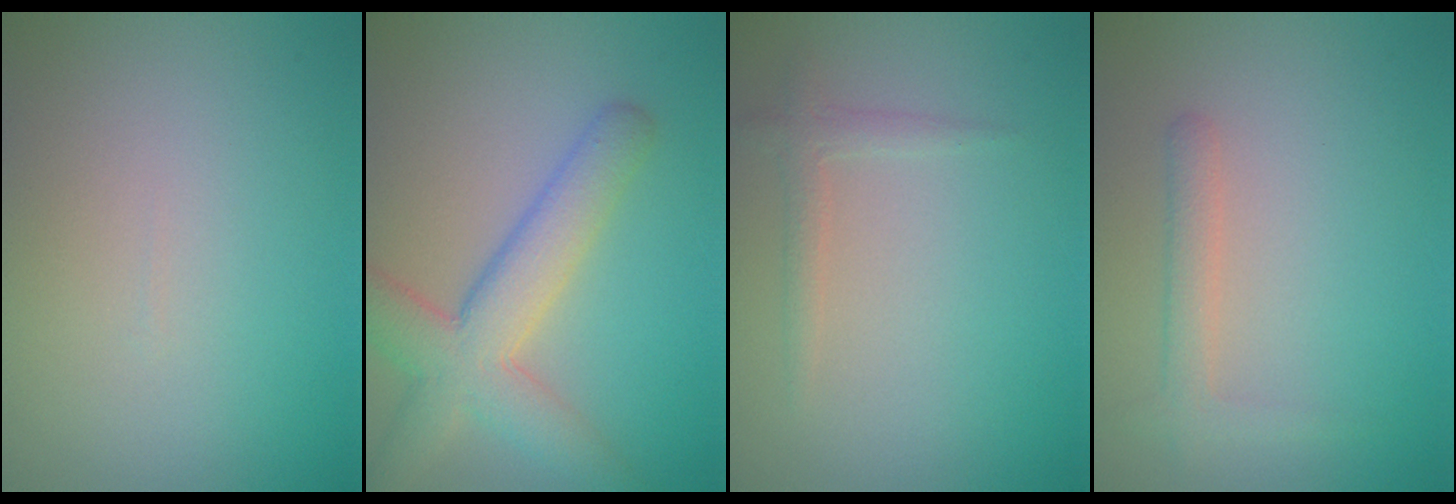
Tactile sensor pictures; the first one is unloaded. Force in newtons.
{"total": 6.1, "press": 6.1, "slide": 0.3}
{"total": 1.3, "press": 1.3, "slide": 0.0}
{"total": 1.8, "press": 1.8, "slide": 0.1}